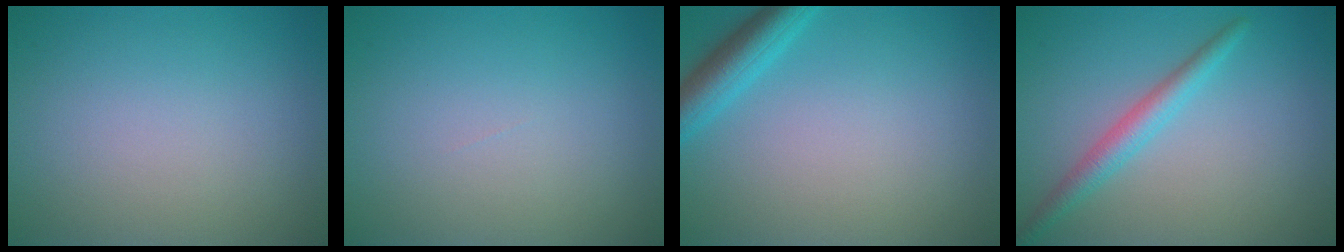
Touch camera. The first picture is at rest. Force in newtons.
{"total": 0.0}
{"total": 3.5, "press": 3.5, "slide": 0.2}
{"total": 2.5, "press": 2.5, "slide": 0.1}